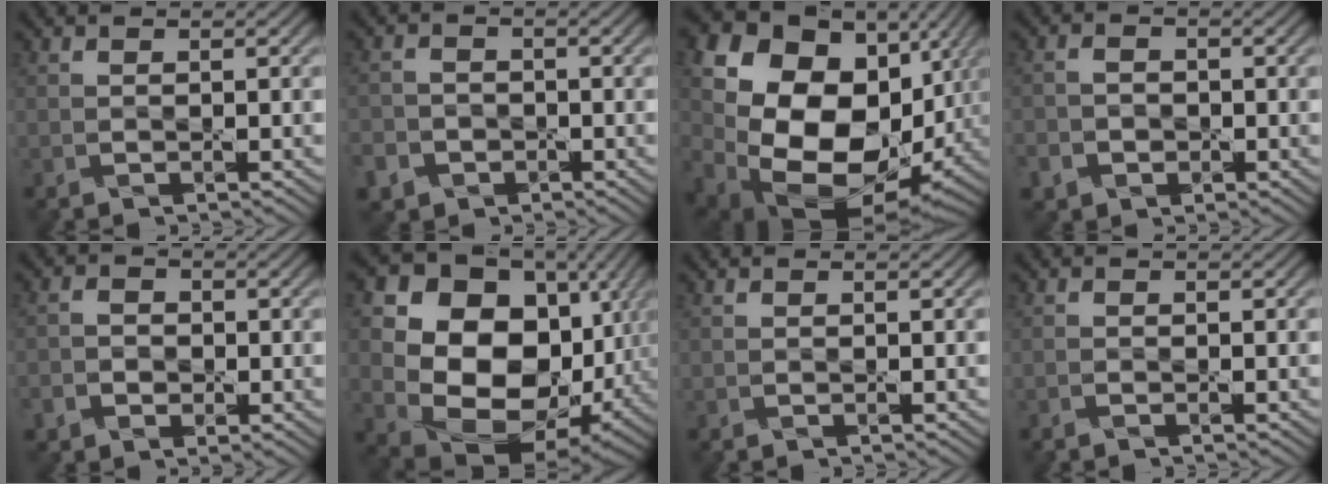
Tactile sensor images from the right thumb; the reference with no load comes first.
{"total": 4.2, "force": [-2.3, 3.3, 1.2], "torque": [-0.032, -0.007, -0.049]}
{"total": 23.1, "force": [2.5, 17.5, 14.9], "torque": [-0.342, -0.022, 0.079]}
{"total": 3.1, "force": [-1.4, 2.5, 1.2], "torque": [-0.028, -0.007, -0.028]}
{"total": 3.1, "force": [-1.2, 2.5, 1.5], "torque": [-0.030, -0.005, -0.023]}
{"total": 19.2, "force": [2.5, 14.8, 11.9], "torque": [-0.243, -0.025, 0.085]}
{"total": 0.0}
{"total": 0.6, "force": [-0.5, 0.1, 0.3], "torque": [-0.004, 0.001, -0.011]}